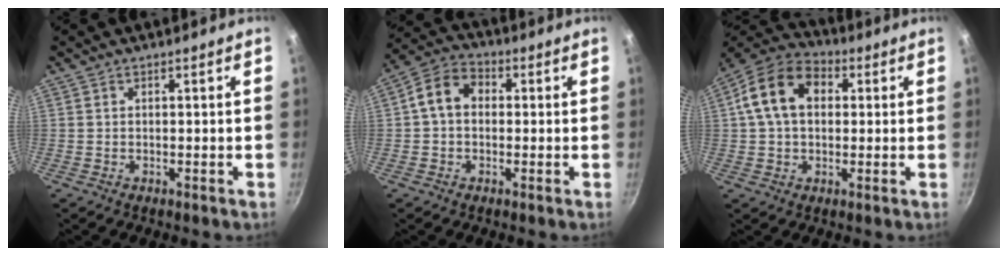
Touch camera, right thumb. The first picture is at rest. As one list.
[{"total": 7.6, "force": [0.6, 5.9, 4.7], "torque": [-0.064, 0.020, -0.009]}, {"total": 13.1, "force": [2.5, 9.4, 8.8], "torque": [-0.129, 0.025, 0.024]}]